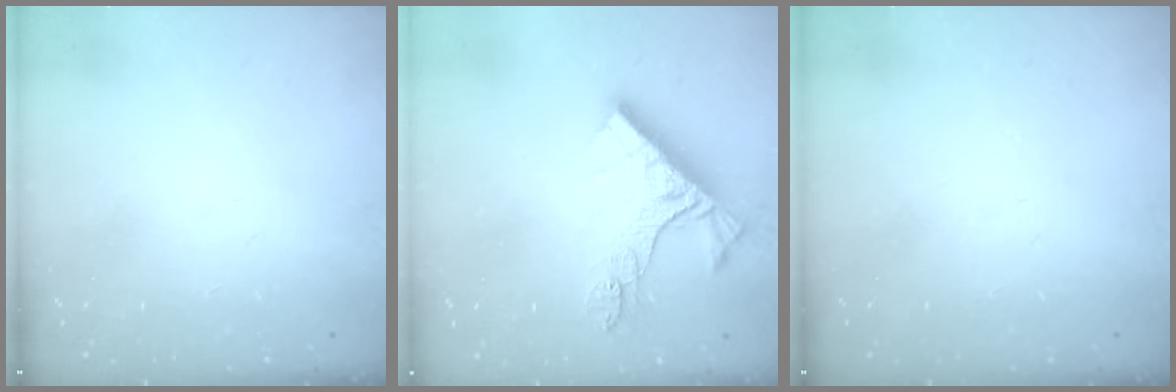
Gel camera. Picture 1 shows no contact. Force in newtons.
{"total": 12.8, "press": 12.7, "slide": 1.3}
{"total": 0.0}